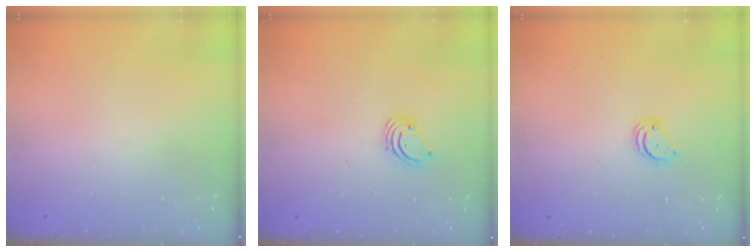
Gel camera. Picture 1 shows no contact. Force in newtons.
{"total": 1.6, "press": 1.6, "slide": 0.1}
{"total": 2.4, "press": 2.4, "slide": 0.2}